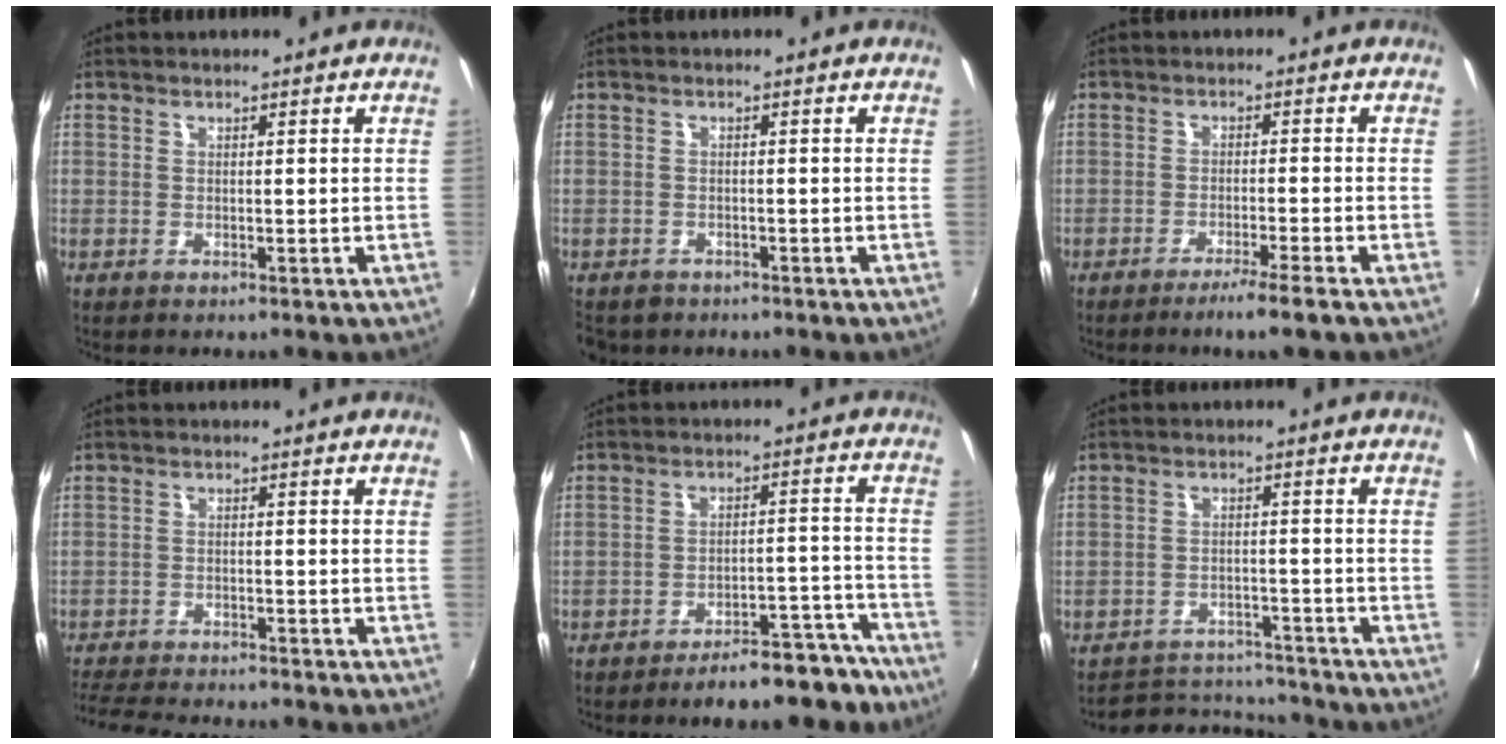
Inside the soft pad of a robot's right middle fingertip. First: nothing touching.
{"total": 3.4, "force": [-2.4, 2.2, 0.9], "torque": [-0.031, -0.008, -0.038]}
{"total": 5.7, "force": [-3.8, -0.8, 4.2], "torque": [-0.082, -0.012, -0.066]}
{"total": 11.3, "force": [-10.2, 2.0, 4.2], "torque": [-0.109, -0.017, -0.165]}
{"total": 13.1, "force": [-12.0, 3.5, 4.1], "torque": [-0.048, 0.043, -0.141]}
{"total": 10.2, "force": [-9.6, 3.1, 1.5], "torque": [-0.045, 0.024, -0.133]}